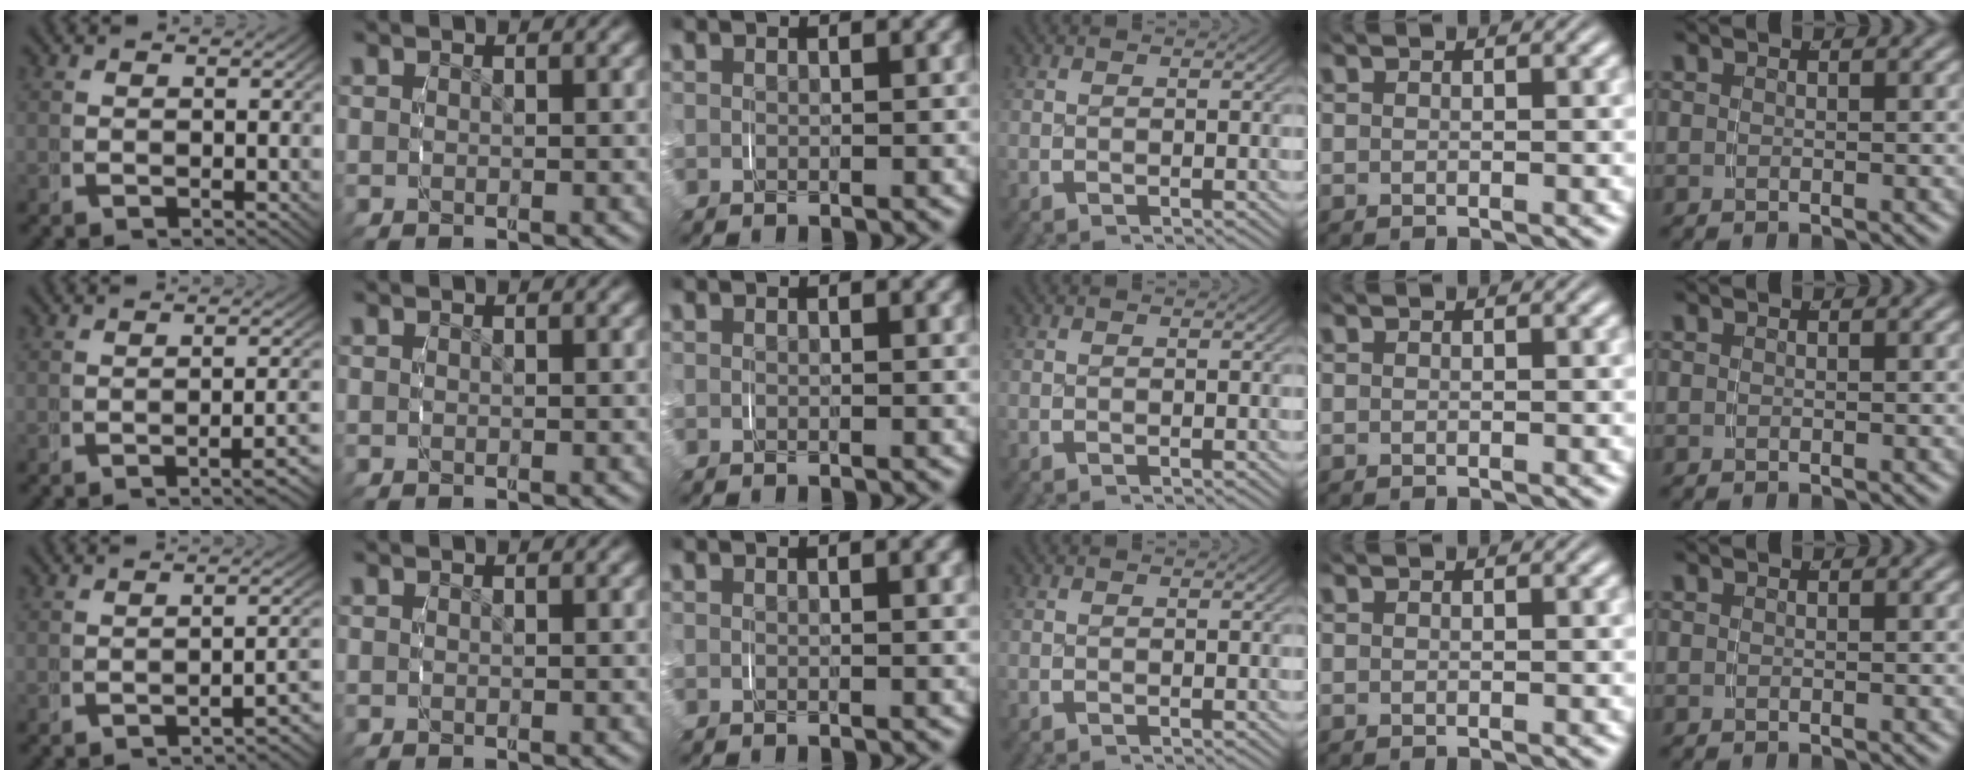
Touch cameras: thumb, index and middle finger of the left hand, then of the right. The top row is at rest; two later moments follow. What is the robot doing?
{"motion": "grasp_and_lifting", "object": "string"}